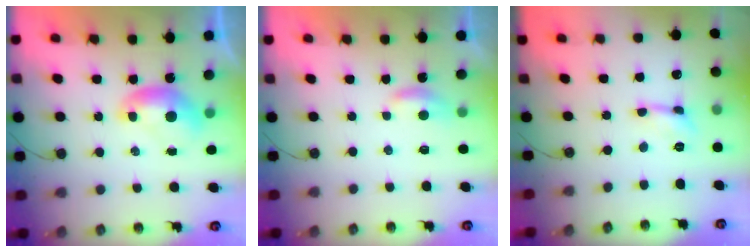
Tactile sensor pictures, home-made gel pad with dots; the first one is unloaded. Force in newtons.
{"total": 2.3, "press": 2.3, "slide": 0.4}
{"total": 0.6, "press": 0.6, "slide": 0.2}